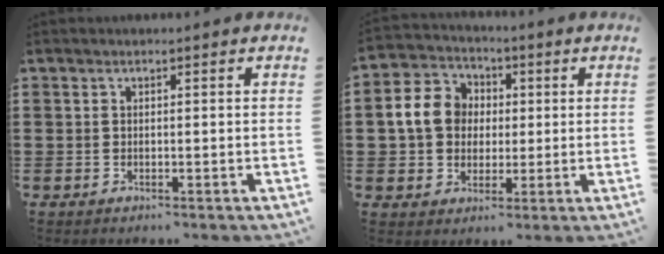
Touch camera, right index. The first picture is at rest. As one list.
[{"total": 8.5, "force": [0.7, 7.5, 3.9], "torque": [-0.114, 0.016, 0.007]}]